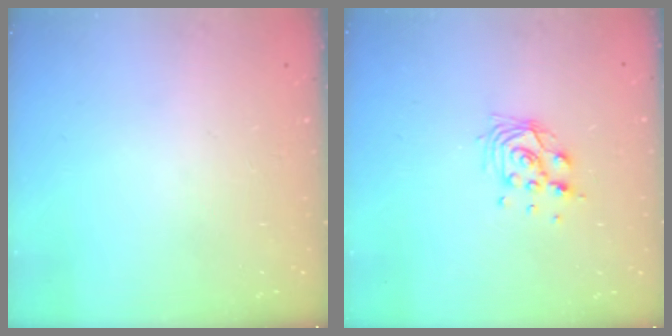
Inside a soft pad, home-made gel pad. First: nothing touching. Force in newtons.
{"total": 11.0, "press": 10.6, "slide": 2.9}